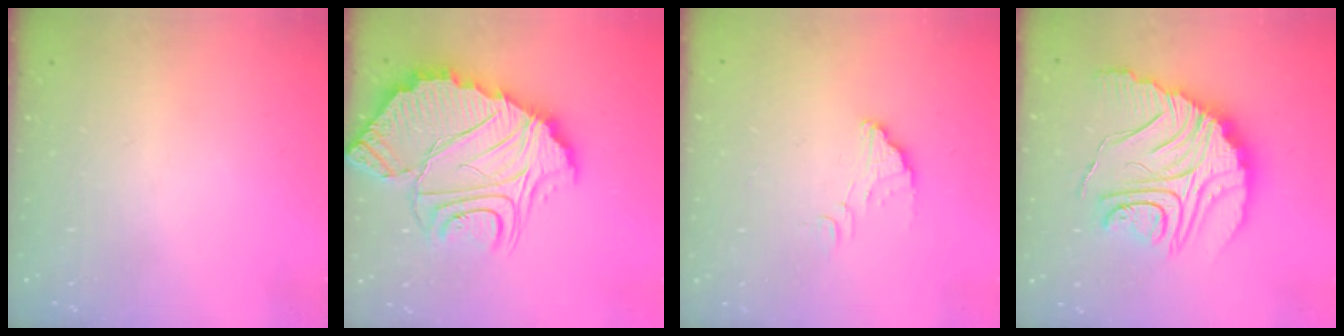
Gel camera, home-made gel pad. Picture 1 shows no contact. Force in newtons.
{"total": 19.3, "press": 19.2, "slide": 1.7}
{"total": 3.0, "press": 3.0, "slide": 0.1}
{"total": 23.9, "press": 23.8, "slide": 1.9}